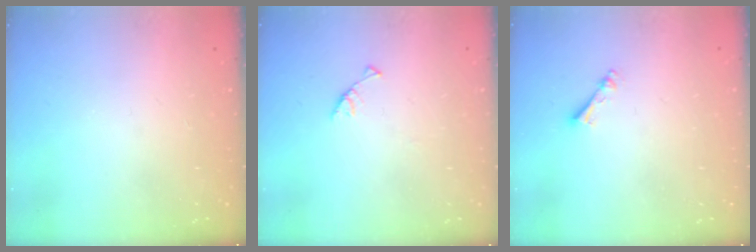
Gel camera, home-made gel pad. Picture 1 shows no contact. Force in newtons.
{"total": 3.0, "press": 3.0, "slide": 0.3}
{"total": 2.5, "press": 2.5, "slide": 0.4}